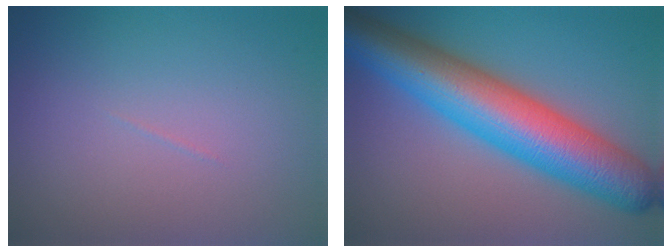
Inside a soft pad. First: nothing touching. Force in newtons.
{"total": 11.3, "press": 11.3, "slide": 0.2}